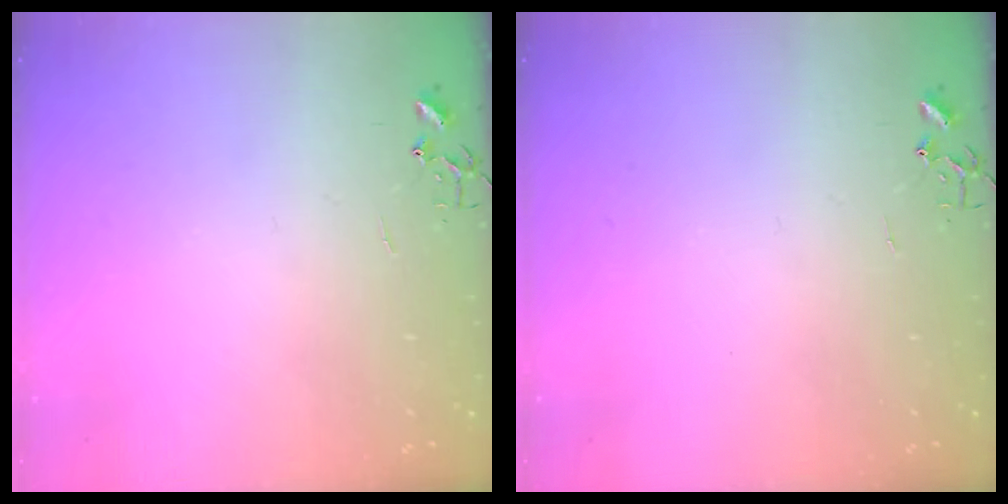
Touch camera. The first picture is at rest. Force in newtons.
{"total": 0.0}